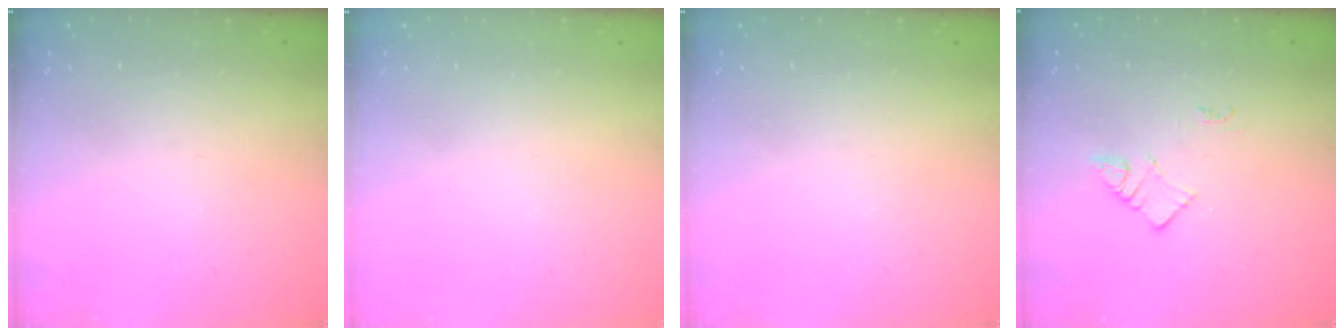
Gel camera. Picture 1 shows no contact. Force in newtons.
{"total": 1.5, "press": 1.5, "slide": 0.1}
{"total": 0.0}
{"total": 3.0, "press": 3.0, "slide": 0.4}